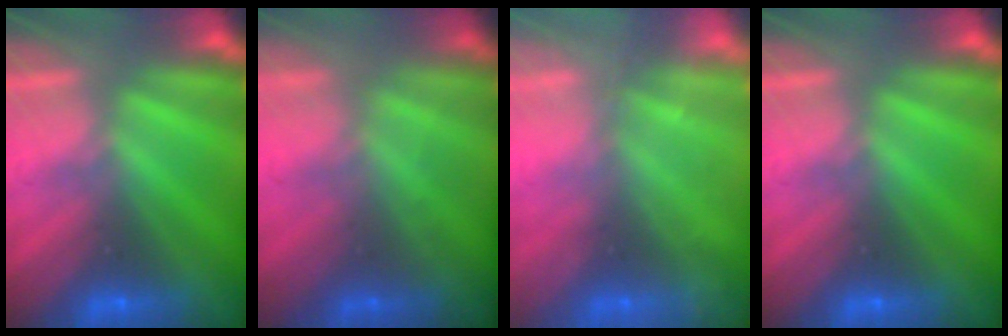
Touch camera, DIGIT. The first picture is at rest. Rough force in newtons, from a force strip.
{"total": 1.4}
{"total": 2.3}
{"total": 0.0}